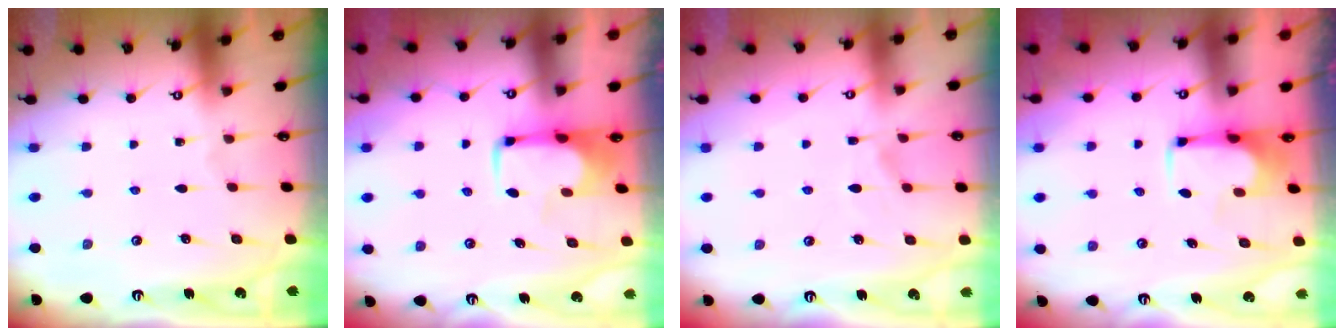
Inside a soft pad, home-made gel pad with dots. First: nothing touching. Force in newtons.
{"total": 1.7, "press": 1.6, "slide": 0.4}
{"total": 1.5, "press": 0.9, "slide": 1.2}
{"total": 0.8, "press": 0.2, "slide": 0.8}